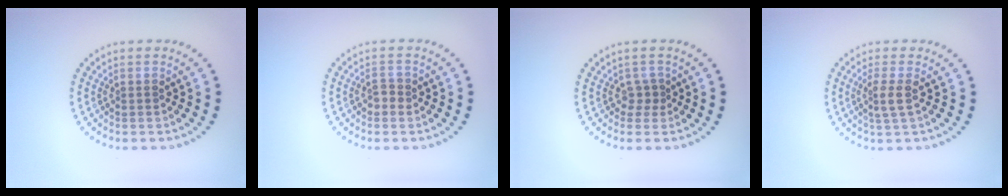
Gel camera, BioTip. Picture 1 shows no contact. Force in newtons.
{"total": 1.1, "press": 1.0, "slide": 0.4}
{"total": 1.1, "press": 0.8, "slide": 0.7}
{"total": 1.8, "press": 1.4, "slide": 1.1}